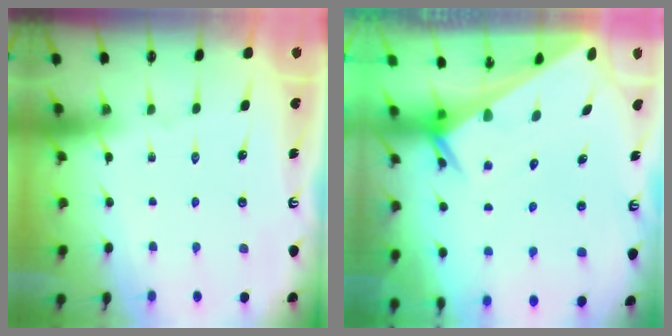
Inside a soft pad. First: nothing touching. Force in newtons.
{"total": 2.5, "press": 2.5, "slide": 0.2}